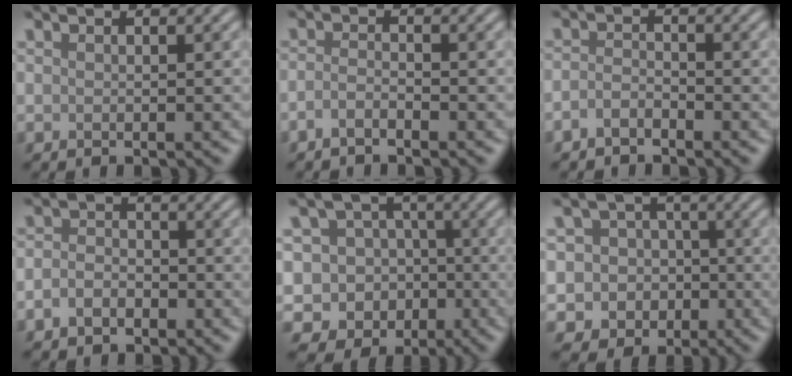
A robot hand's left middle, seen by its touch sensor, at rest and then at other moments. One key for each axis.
{"total": 1.4, "fx": -1.0, "fy": 0.4, "fz": 0.8, "tx": -0.020, "ty": 0.001, "tz": -0.024}
{"total": 1.5, "fx": -1.1, "fy": 0.7, "fz": 0.7, "tx": -0.016, "ty": 0.003, "tz": -0.027}
{"total": 2.7, "fx": -1.3, "fy": 2.0, "fz": 1.4, "tx": -0.027, "ty": 0.000, "tz": -0.030}
{"total": 12.0, "fx": -5.1, "fy": 10.5, "fz": 2.8, "tx": -0.041, "ty": 0.004, "tz": -0.099}
{"total": 5.6, "fx": -1.0, "fy": 5.3, "fz": 1.2, "tx": -0.011, "ty": 0.015, "tz": -0.046}